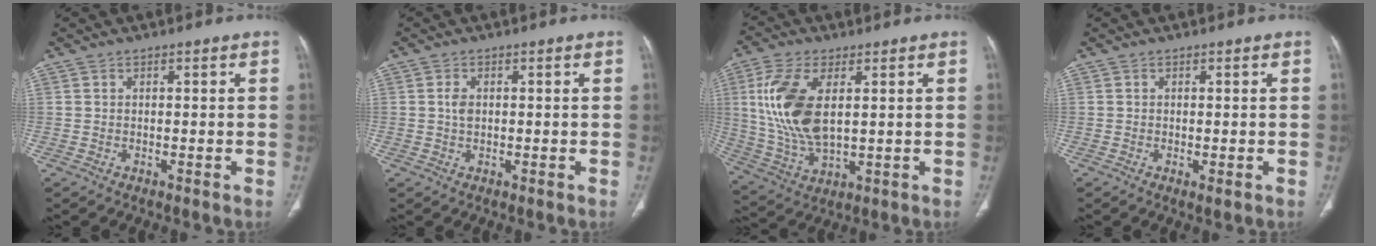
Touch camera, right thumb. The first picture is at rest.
{"total": 2.0, "force": [0.3, 1.3, 1.5], "torque": [-0.029, 0.001, 0.006]}
{"total": 14.9, "force": [3.0, 7.5, 12.5], "torque": [-0.269, -0.012, 0.068]}
{"total": 1.1, "force": [-0.3, 0.3, 1.0], "torque": [-0.022, -0.006, -0.003]}